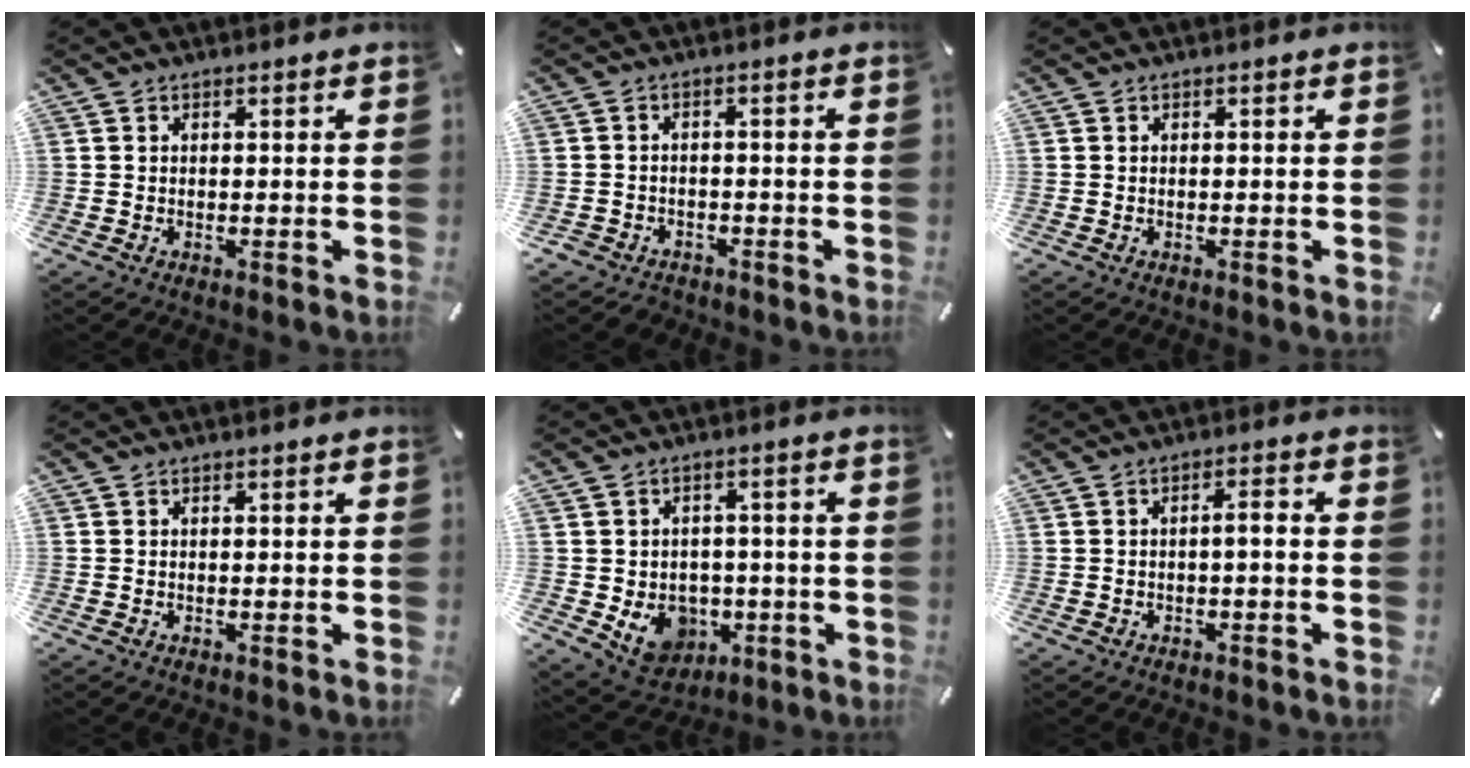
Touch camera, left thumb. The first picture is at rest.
{"total": 2.9, "force": [-2.2, 1.8, 0.5], "torque": [-0.016, 0.009, -0.047]}
{"total": 0.0}
{"total": 0.0}
{"total": 8.7, "force": [-2.3, 7.6, 3.7], "torque": [-0.054, 0.005, -0.037]}
{"total": 2.6, "force": [-1.0, 0.7, 2.3], "torque": [-0.041, 0.008, -0.021]}